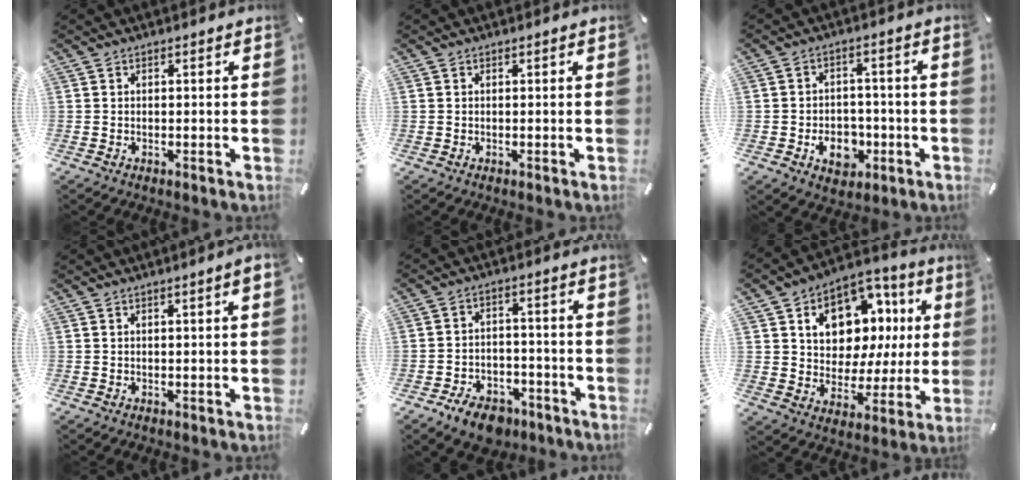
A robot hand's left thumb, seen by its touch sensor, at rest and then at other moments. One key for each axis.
{"total": 0.0}
{"total": 8.2, "fx": -2.8, "fy": 6.4, "fz": 4.4, "tx": -0.073, "ty": 0.013, "tz": -0.047}
{"total": 2.0, "fx": 0.3, "fy": 0.1, "fz": 1.9, "tx": -0.033, "ty": 0.001, "tz": 0.005}
{"total": 7.8, "fx": -5.8, "fy": 4.4, "fz": 3.0, "tx": -0.045, "ty": 0.041, "tz": -0.102}
{"total": 13.6, "fx": 5.3, "fy": 10.5, "fz": 6.9, "tx": -0.105, "ty": -0.038, "tz": 0.099}